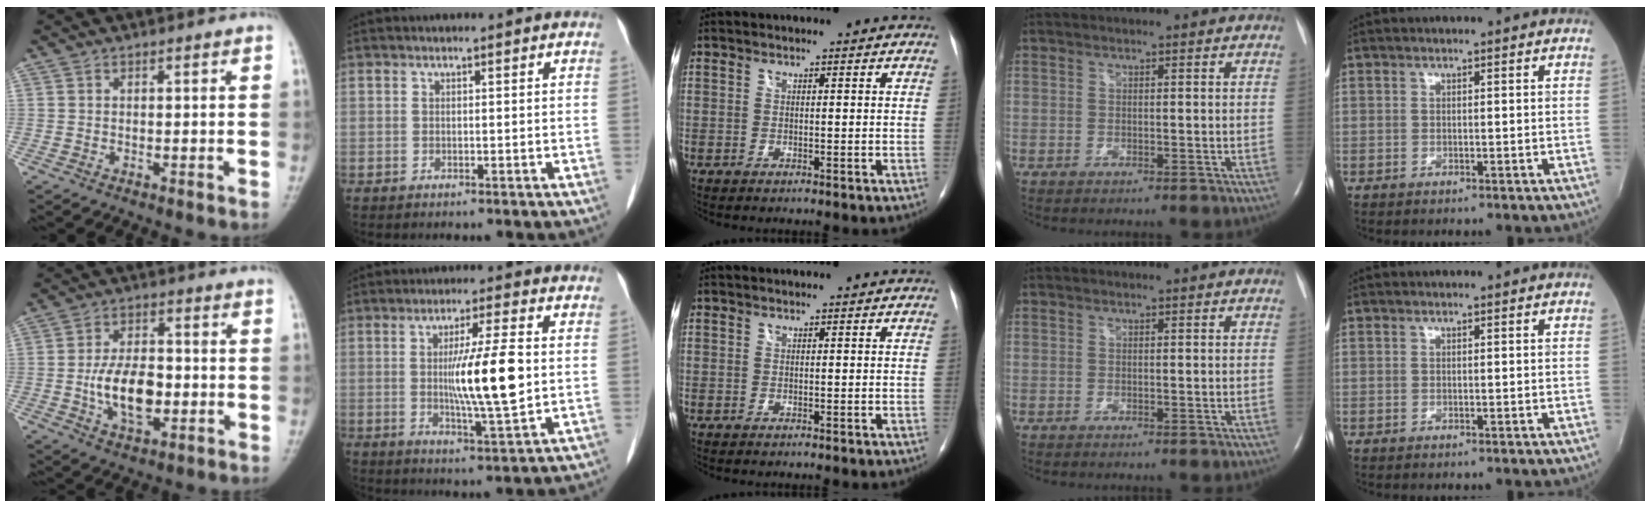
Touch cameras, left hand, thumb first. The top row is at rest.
{"thumb": {"total": 11.1, "force": [-1.7, 6.3, 9.0], "torque": [-0.139, 0.010, -0.029]}, "index": {"total": 10.4, "force": [0.3, 0.4, 10.4], "torque": [-0.181, -0.012, 0.003]}}